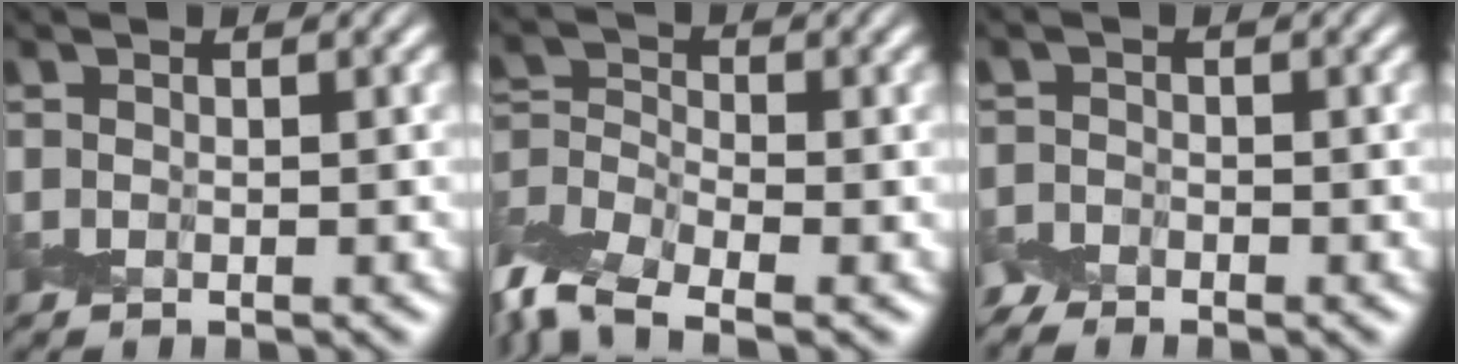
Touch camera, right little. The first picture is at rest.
{"total": 6.1, "force": [-4.2, 2.4, 3.8], "torque": [-0.075, -0.001, -0.099]}
{"total": 1.7, "force": [-1.6, 0.7, 0.2], "torque": [-0.012, -0.001, -0.032]}